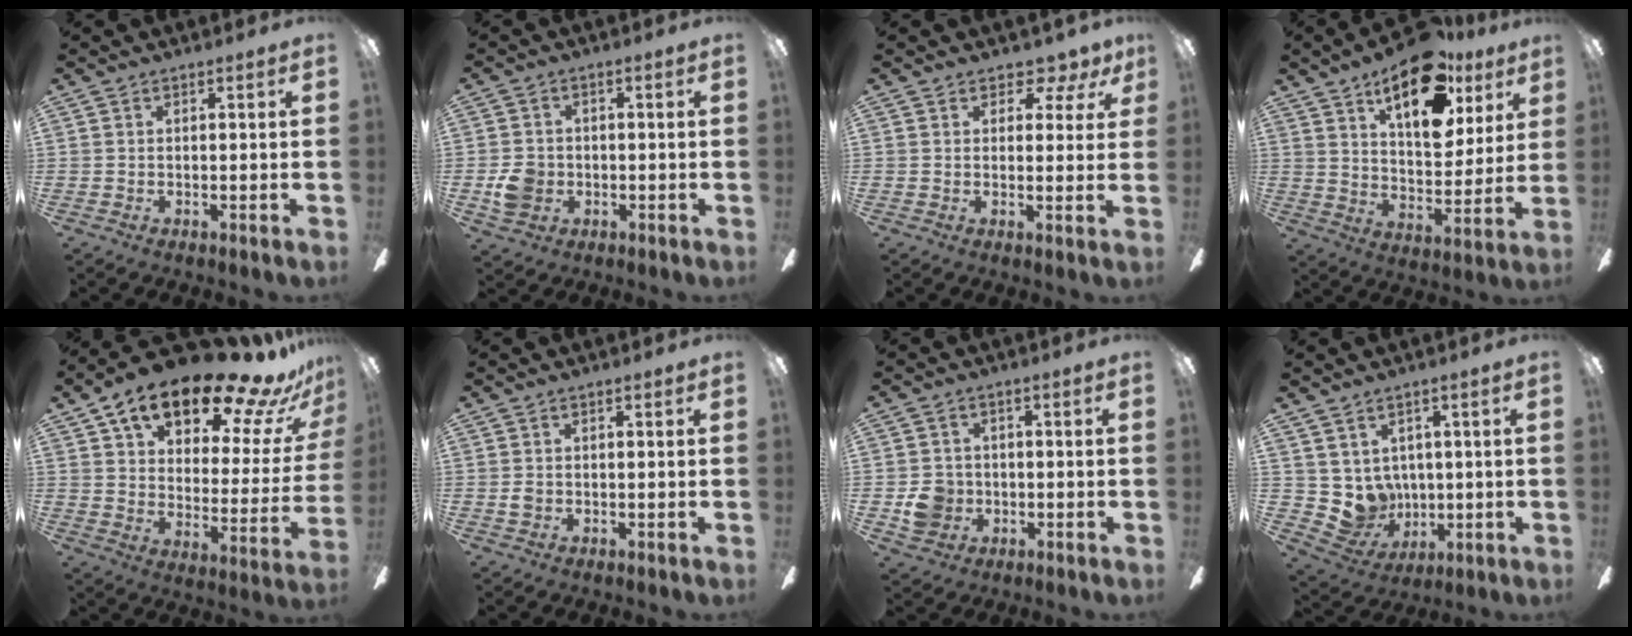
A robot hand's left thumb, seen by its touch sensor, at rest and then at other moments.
{"total": 5.7, "force": [-1.4, 5.0, 2.4], "torque": [-0.039, 0.006, -0.025]}
{"total": 4.2, "force": [2.9, 2.5, 1.6], "torque": [-0.011, -0.016, 0.048]}
{"total": 19.6, "force": [12.1, 9.1, 12.4], "torque": [-0.184, -0.060, 0.205]}
{"total": 22.3, "force": [15.6, 8.0, 13.7], "torque": [-0.214, -0.094, 0.253]}
{"total": 1.2, "force": [-0.1, 1.0, 0.6], "torque": [-0.012, 0.005, -0.003]}
{"total": 6.5, "force": [-1.3, 5.9, 2.3], "torque": [-0.040, 0.012, -0.021]}
{"total": 7.5, "force": [3.1, 6.7, 0.9], "torque": [-0.038, -0.035, 0.068]}